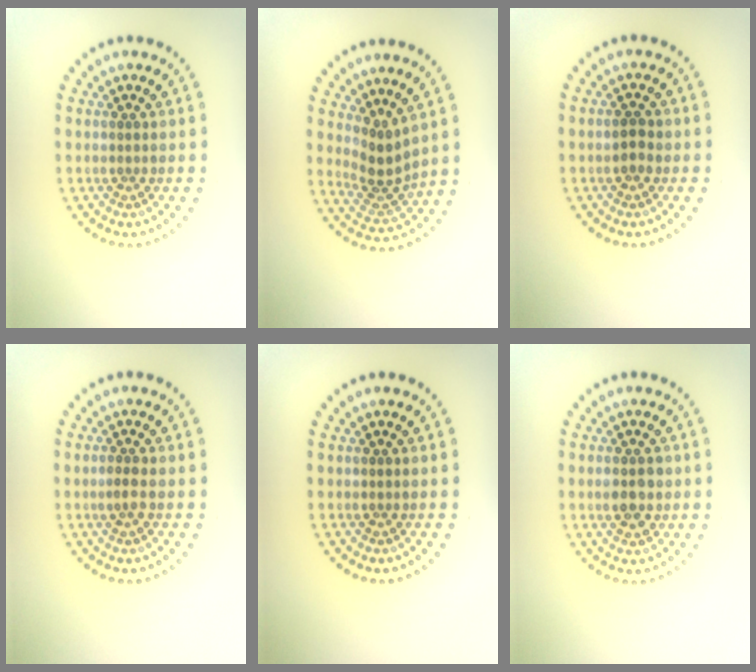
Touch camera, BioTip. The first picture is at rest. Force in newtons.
{"total": 2.8, "press": 2.2, "slide": 1.8}
{"total": 1.5, "press": 1.5, "slide": 0.1}
{"total": 1.2, "press": 1.1, "slide": 0.4}
{"total": 0.0}
{"total": 2.5, "press": 2.5, "slide": 0.1}